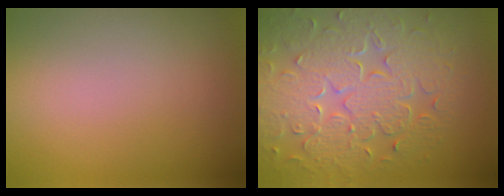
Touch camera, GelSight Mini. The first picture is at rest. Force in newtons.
{"total": 8.7, "press": 6.4, "slide": 6.0}